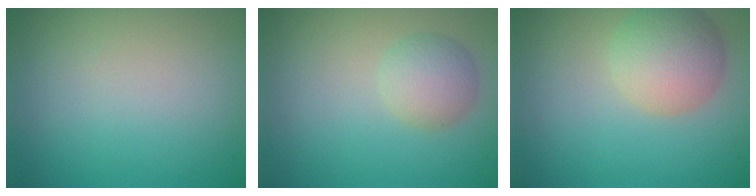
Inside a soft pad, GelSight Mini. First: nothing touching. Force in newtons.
{"total": 2.7, "press": 2.7, "slide": 0.1}
{"total": 4.8, "press": 4.8, "slide": 0.2}